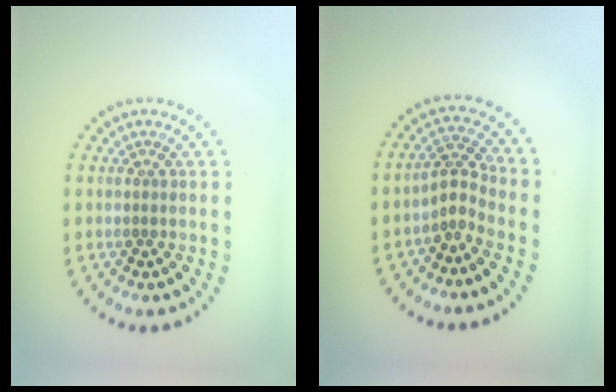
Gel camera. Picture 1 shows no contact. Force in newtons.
{"total": 2.3, "press": 1.5, "slide": 1.7}